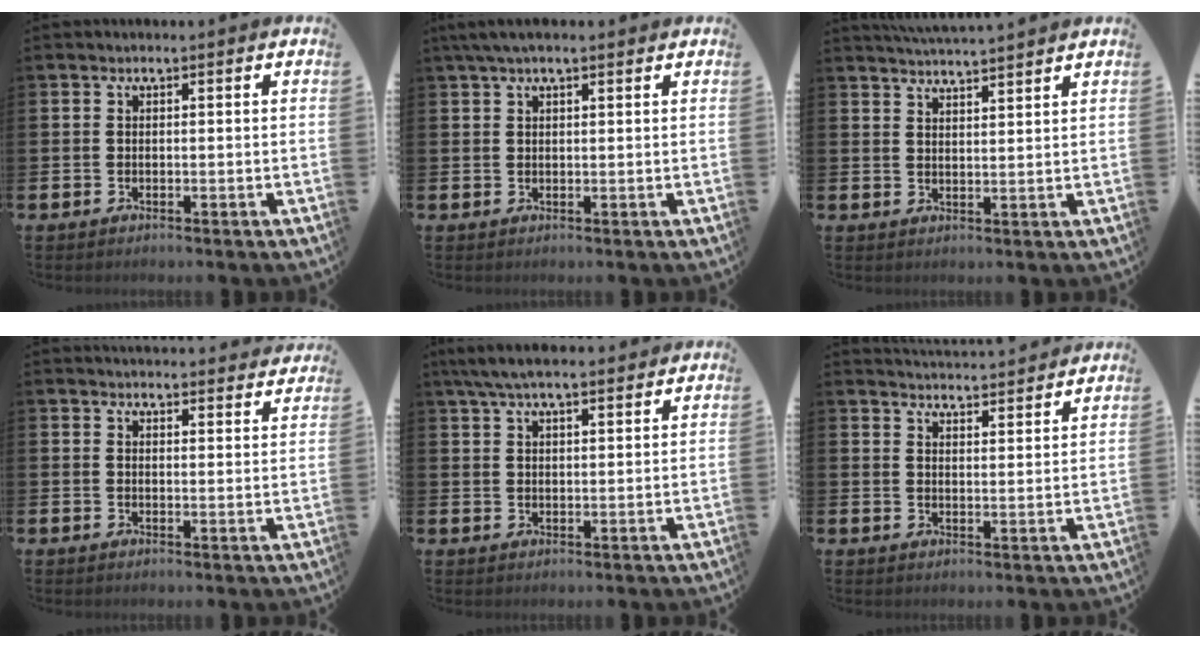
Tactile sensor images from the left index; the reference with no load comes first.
{"total": 2.8, "force": [2.0, 0.8, 1.8], "torque": [-0.039, 0.006, 0.037]}
{"total": 4.1, "force": [4.1, -0.3, 0.2], "torque": [-0.012, -0.021, 0.073]}
{"total": 3.7, "force": [3.7, 0.3, -0.1], "torque": [0.006, -0.028, 0.065]}
{"total": 5.5, "force": [4.8, 1.1, 2.4], "torque": [-0.058, -0.008, 0.089]}
{"total": 4.5, "force": [4.5, -0.1, -0.1], "torque": [-0.006, -0.033, 0.078]}